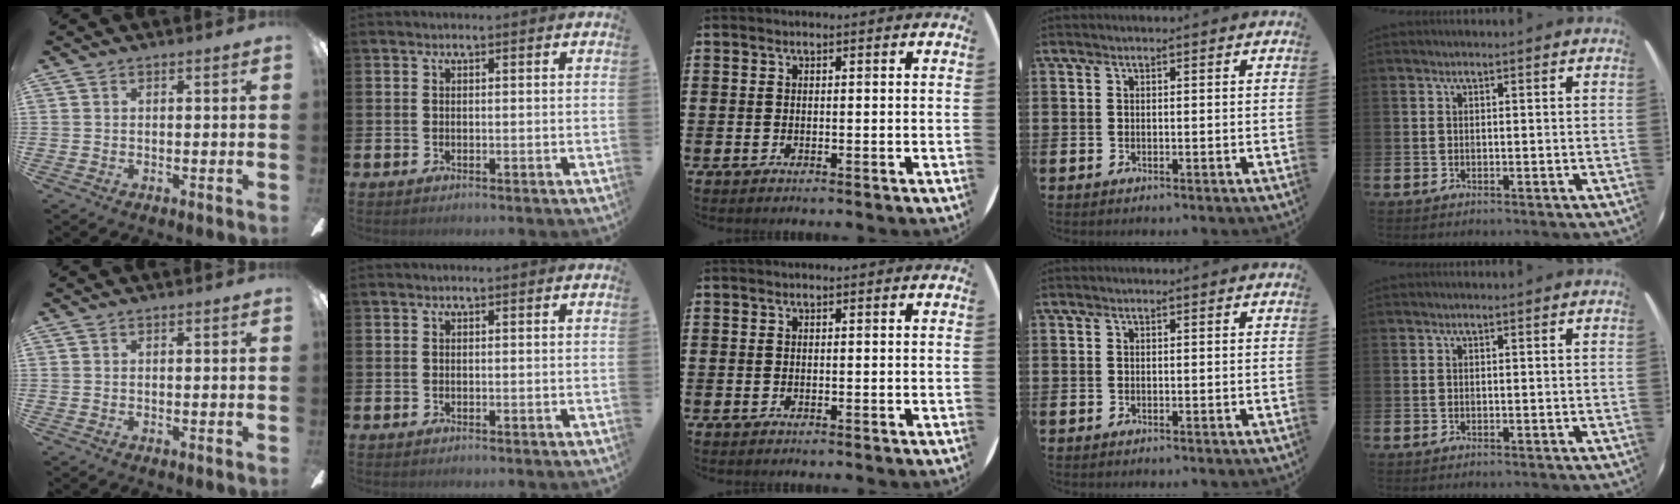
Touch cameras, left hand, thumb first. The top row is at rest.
{}